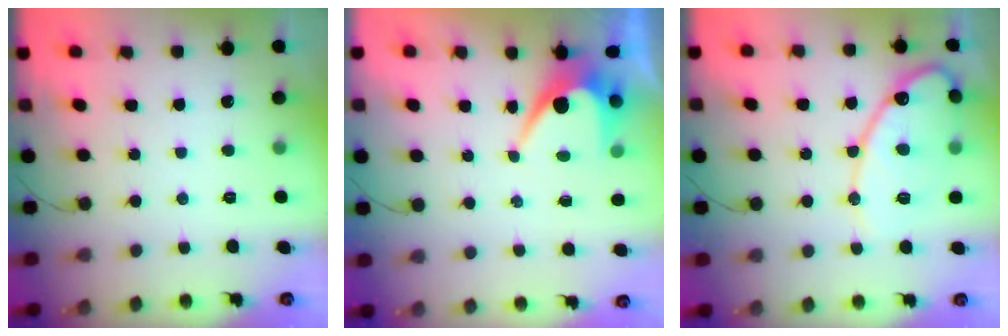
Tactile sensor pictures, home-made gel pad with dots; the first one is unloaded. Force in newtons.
{"total": 6.8, "press": 6.8, "slide": 0.6}
{"total": 13.8, "press": 13.8, "slide": 1.1}